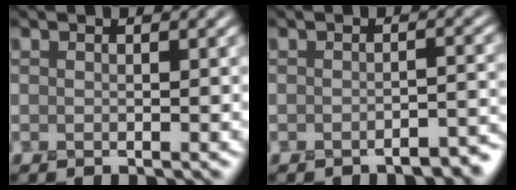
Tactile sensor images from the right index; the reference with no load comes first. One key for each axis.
{"total": 2.4, "fx": -2.0, "fy": 0.6, "fz": 1.2, "tx": -0.007, "ty": 0.003, "tz": -0.029}